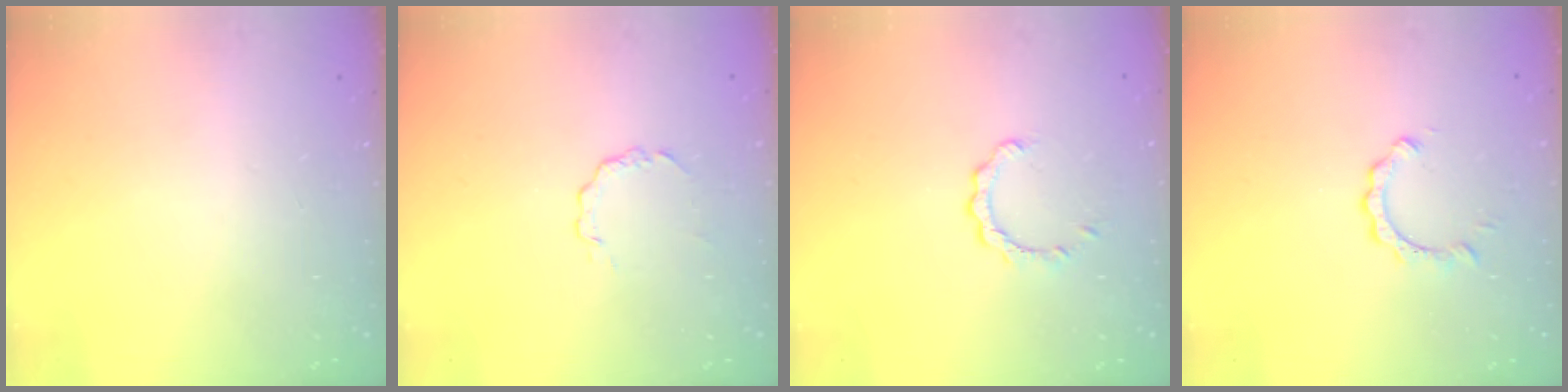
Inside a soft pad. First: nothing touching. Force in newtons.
{"total": 1.7, "press": 1.7, "slide": 0.2}
{"total": 2.7, "press": 2.6, "slide": 0.2}
{"total": 2.8, "press": 2.8, "slide": 0.2}